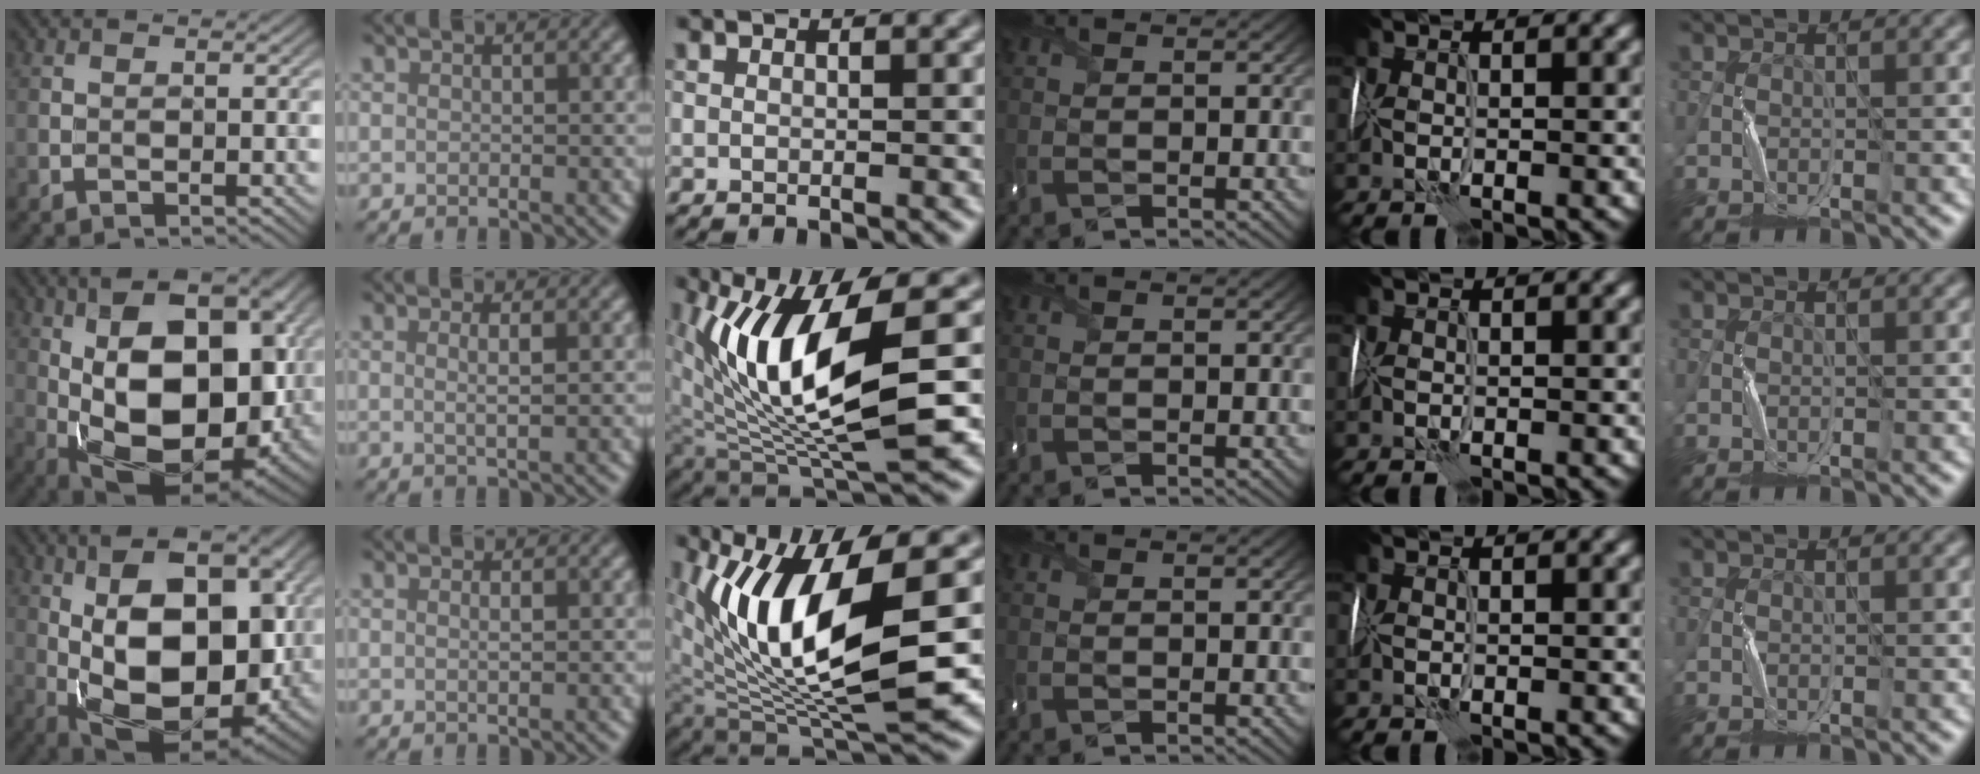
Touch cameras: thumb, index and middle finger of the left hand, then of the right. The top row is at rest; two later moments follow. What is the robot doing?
{"motion": "wrap", "object": "sponge"}